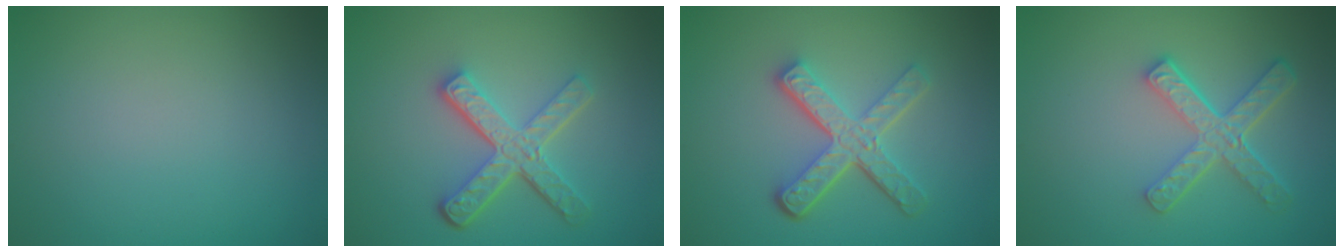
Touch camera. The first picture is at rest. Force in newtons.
{"total": 4.9, "press": 3.6, "slide": 3.3}
{"total": 5.0, "press": 3.6, "slide": 3.5}
{"total": 4.5, "press": 3.3, "slide": 3.1}